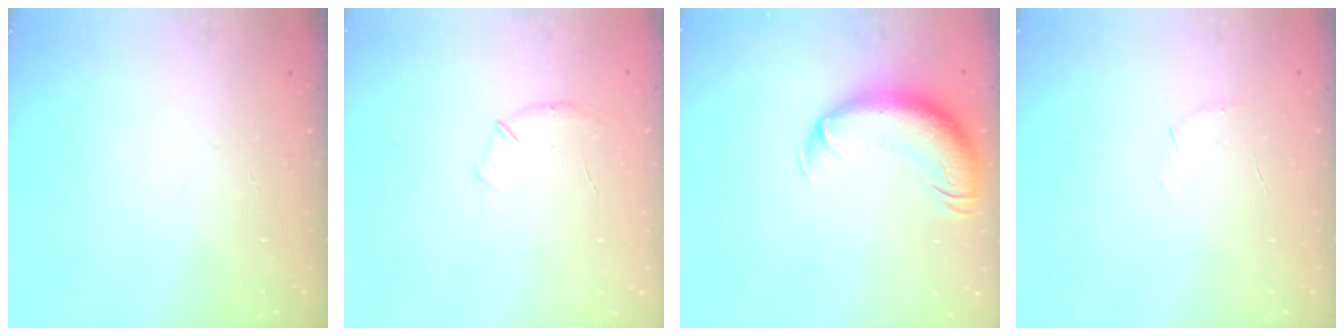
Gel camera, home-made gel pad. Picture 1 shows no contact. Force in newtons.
{"total": 4.3, "press": 4.1, "slide": 1.1}
{"total": 11.3, "press": 10.9, "slide": 3.0}
{"total": 3.7, "press": 3.6, "slide": 1.0}